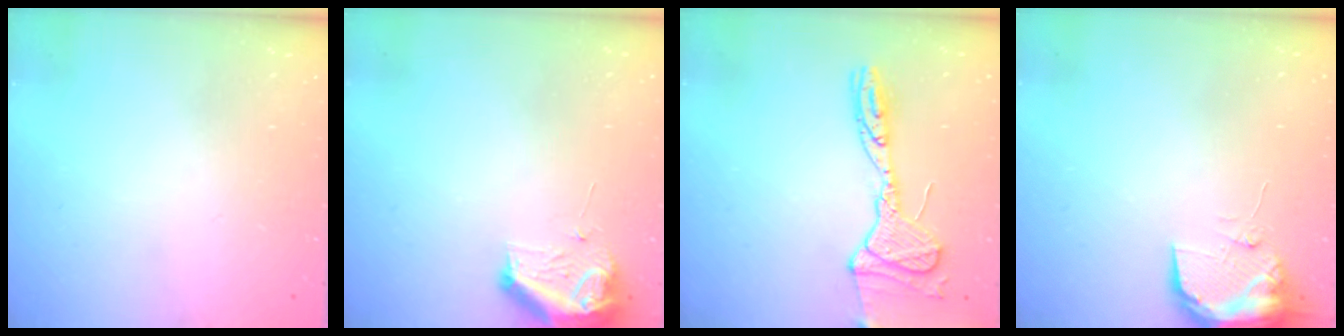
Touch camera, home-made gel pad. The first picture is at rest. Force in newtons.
{"total": 8.7, "press": 8.6, "slide": 1.0}
{"total": 15.9, "press": 15.8, "slide": 1.6}
{"total": 10.4, "press": 10.4, "slide": 1.2}